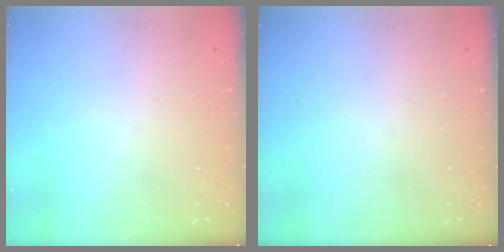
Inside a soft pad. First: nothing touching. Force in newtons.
{"total": 0.0}